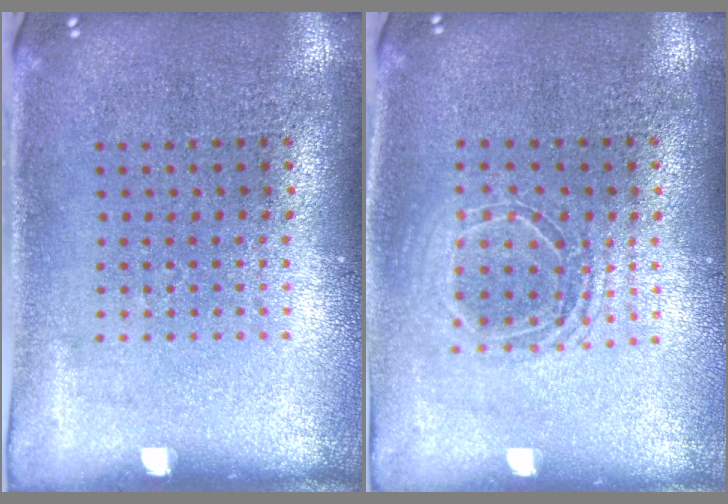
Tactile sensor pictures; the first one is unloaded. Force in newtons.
{"total": 1.5, "press": 1.3, "slide": 0.7}